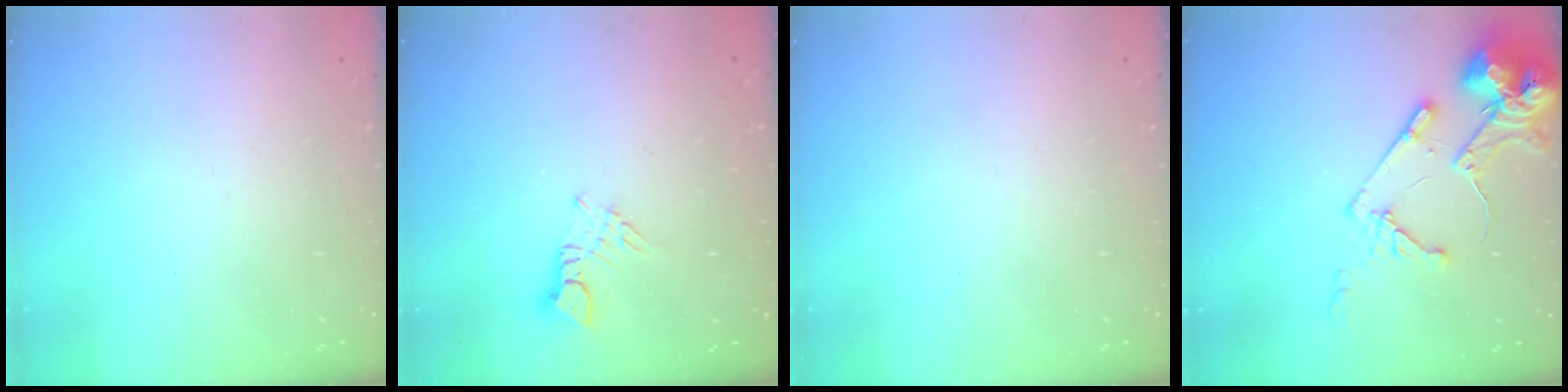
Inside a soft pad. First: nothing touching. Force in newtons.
{"total": 2.5, "press": 2.5, "slide": 0.4}
{"total": 0.0}
{"total": 15.4, "press": 15.3, "slide": 1.9}